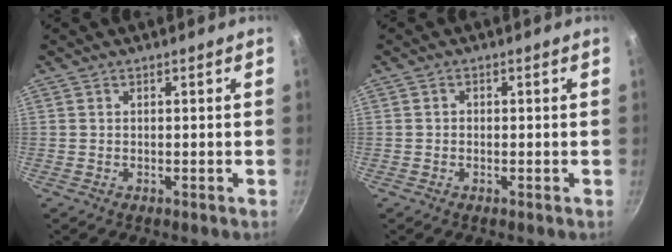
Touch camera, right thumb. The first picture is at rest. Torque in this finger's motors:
{"motor_torque": [-0.05, 0.16, -0.10, 0.05, 0.05]}